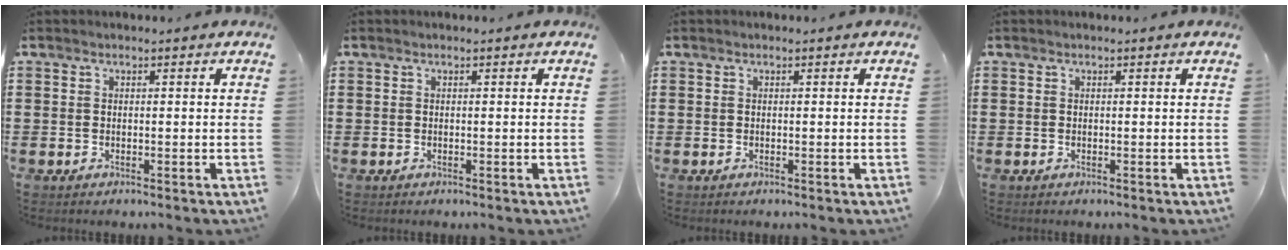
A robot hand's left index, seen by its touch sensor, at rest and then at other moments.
{"total": 0.0}
{"total": 0.0}
{"total": 0.0}